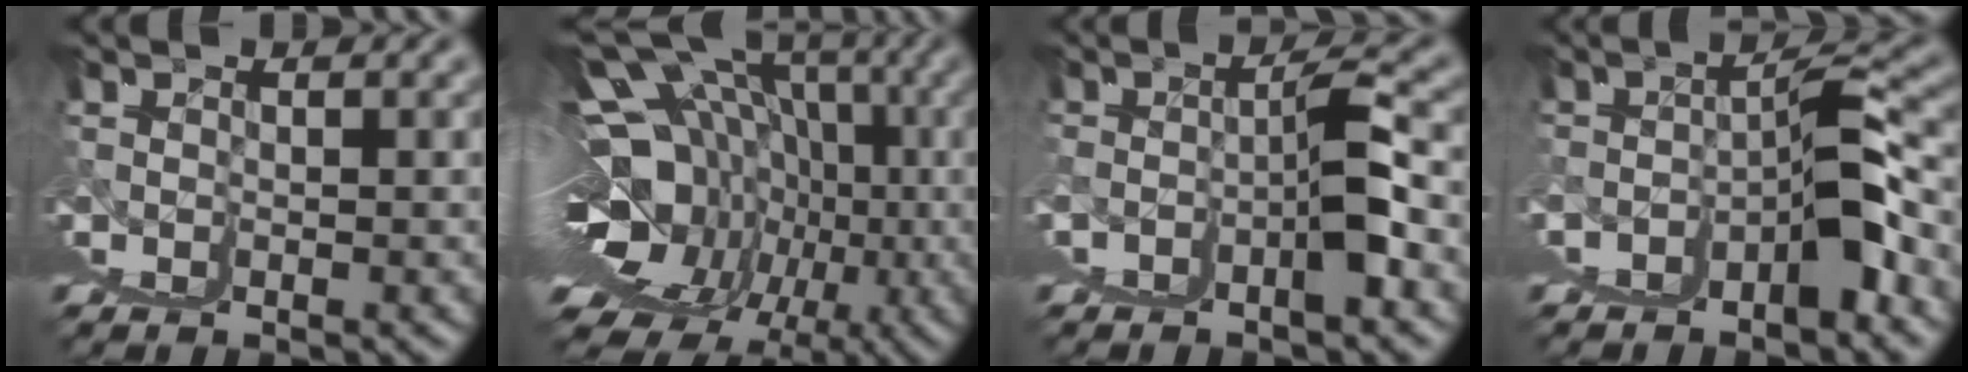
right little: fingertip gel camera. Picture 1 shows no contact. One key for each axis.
{"total": 15.4, "fx": 3.7, "fy": 7.2, "fz": 13.1, "tx": -0.143, "ty": 0.016, "tz": 0.071}
{"total": 2.7, "fx": -0.5, "fy": -0.9, "fz": 2.5, "tx": -0.057, "ty": 0.010, "tz": -0.006}
{"total": 4.0, "fx": -0.5, "fy": -0.8, "fz": 3.9, "tx": -0.054, "ty": 0.023, "tz": -0.008}